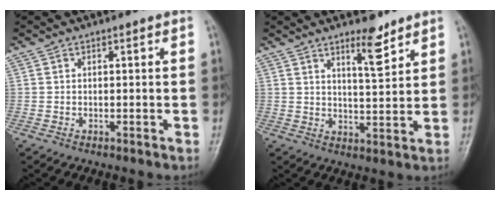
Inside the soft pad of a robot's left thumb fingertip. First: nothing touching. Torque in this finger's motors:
{"motor_torque": [0.04, -0.02, -0.25, -0.30, 0.03]}